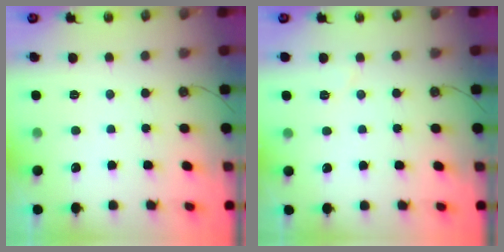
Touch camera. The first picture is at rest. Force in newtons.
{"total": 3.7, "press": 3.6, "slide": 0.8}